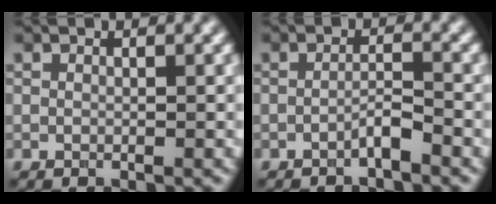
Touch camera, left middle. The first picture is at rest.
{"total": 1.6, "force": [-1.1, 0.1, 1.1], "torque": [-0.020, 0.008, -0.023]}